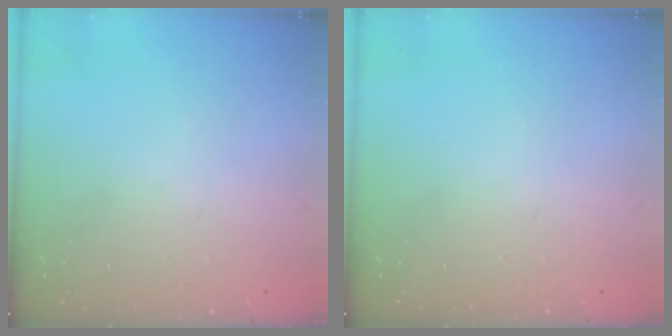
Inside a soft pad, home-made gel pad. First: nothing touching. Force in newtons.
{"total": 0.0}